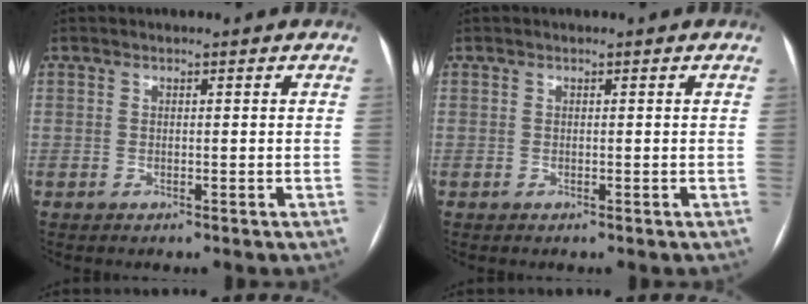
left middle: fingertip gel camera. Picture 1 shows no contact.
{"total": 0.0}